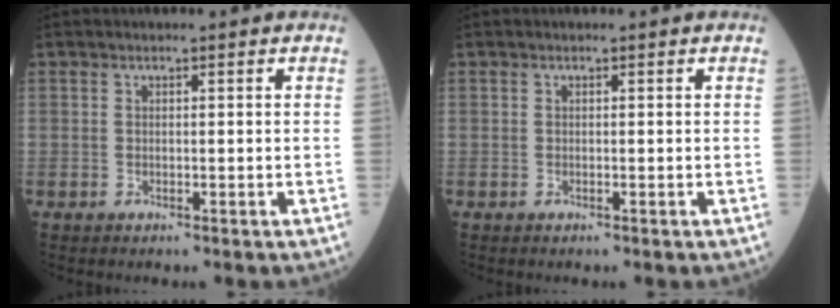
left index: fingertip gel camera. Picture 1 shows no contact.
{"total": 0.0}